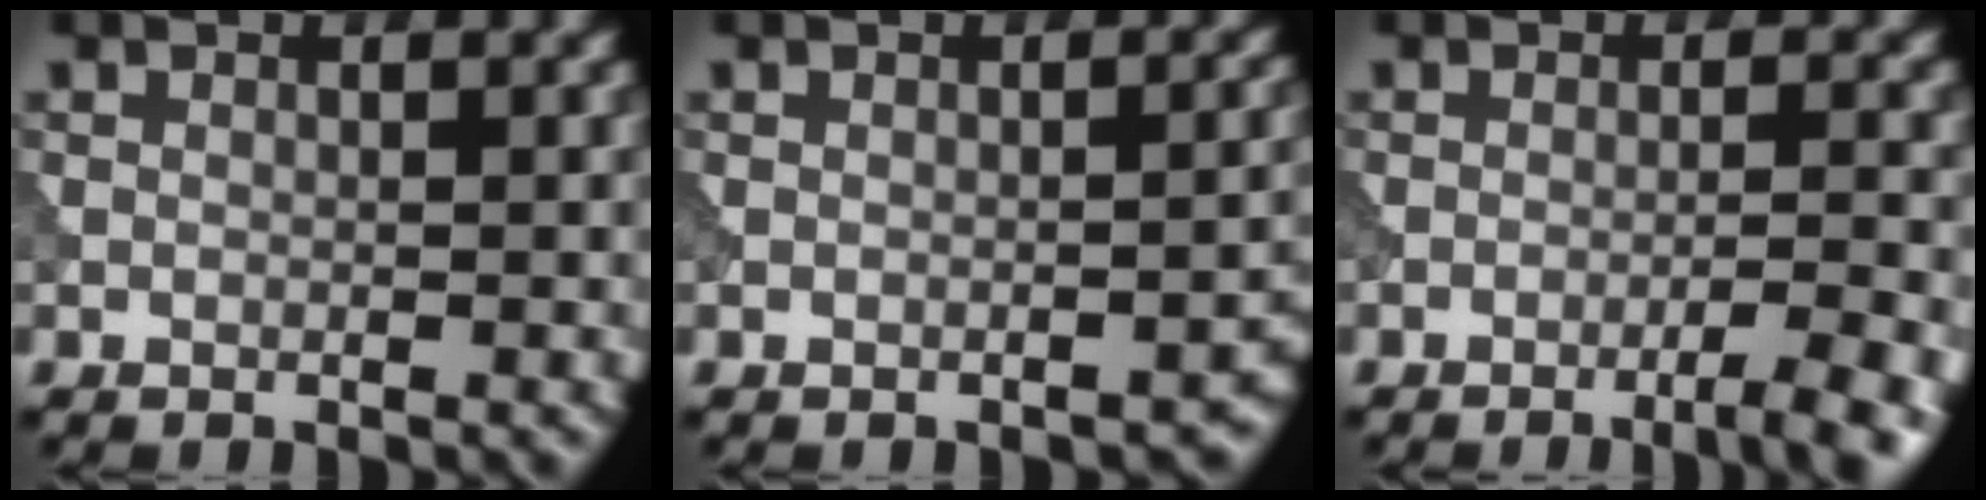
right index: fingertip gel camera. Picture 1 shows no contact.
{"total": 2.2, "force": [-1.5, 0.8, 1.3], "torque": [-0.011, 0.004, -0.017]}
{"total": 4.5, "force": [-2.5, 0.7, 3.6], "torque": [-0.046, 0.010, -0.045]}